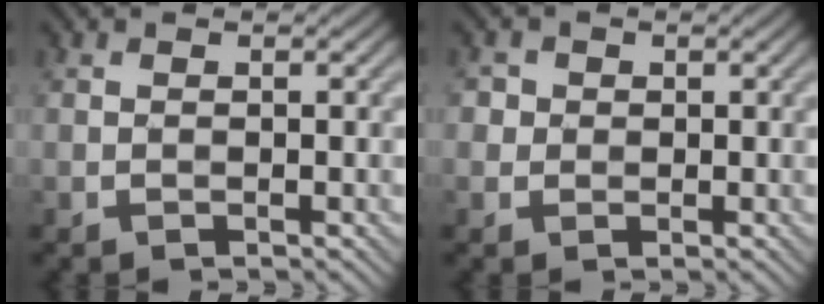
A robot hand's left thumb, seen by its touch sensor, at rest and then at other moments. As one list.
[{"total": 2.1, "force": [0.5, 1.9, 0.5], "torque": [-0.013, -0.003, 0.011]}]